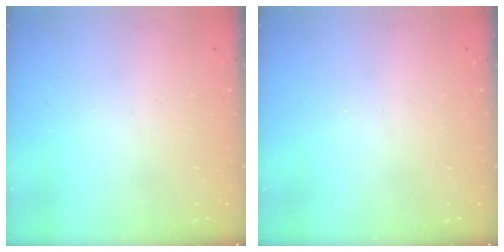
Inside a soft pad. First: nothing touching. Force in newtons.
{"total": 0.0}